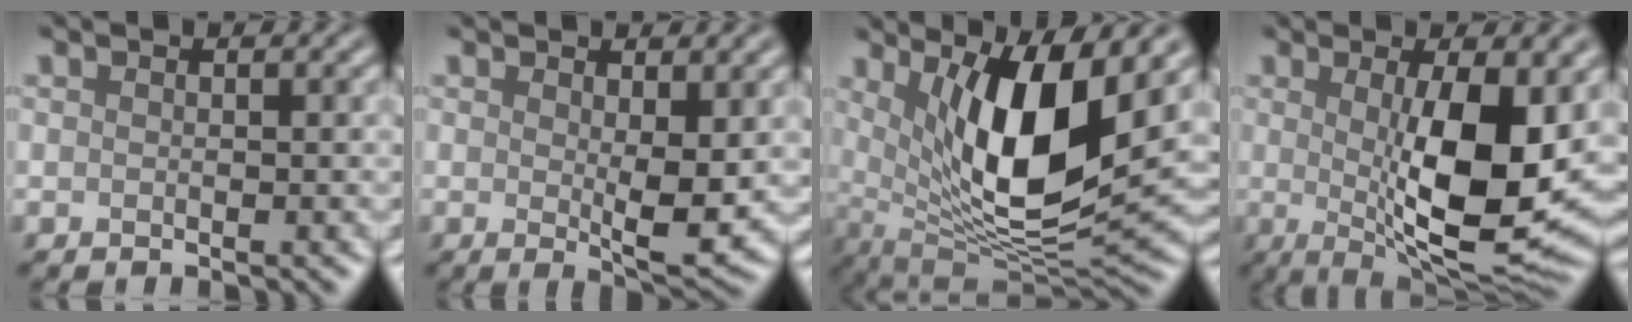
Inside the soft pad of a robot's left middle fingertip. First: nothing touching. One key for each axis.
{"total": 3.5, "fx": 0.5, "fy": 0.9, "fz": 3.4, "tx": -0.054, "ty": -0.013, "tz": 0.011}
{"total": 10.6, "fx": 2.9, "fy": 3.5, "fz": 9.6, "tx": -0.156, "ty": -0.021, "tz": 0.056}
{"total": 11.0, "fx": 0.4, "fy": 3.3, "fz": 10.5, "tx": -0.153, "ty": -0.021, "tz": 0.013}